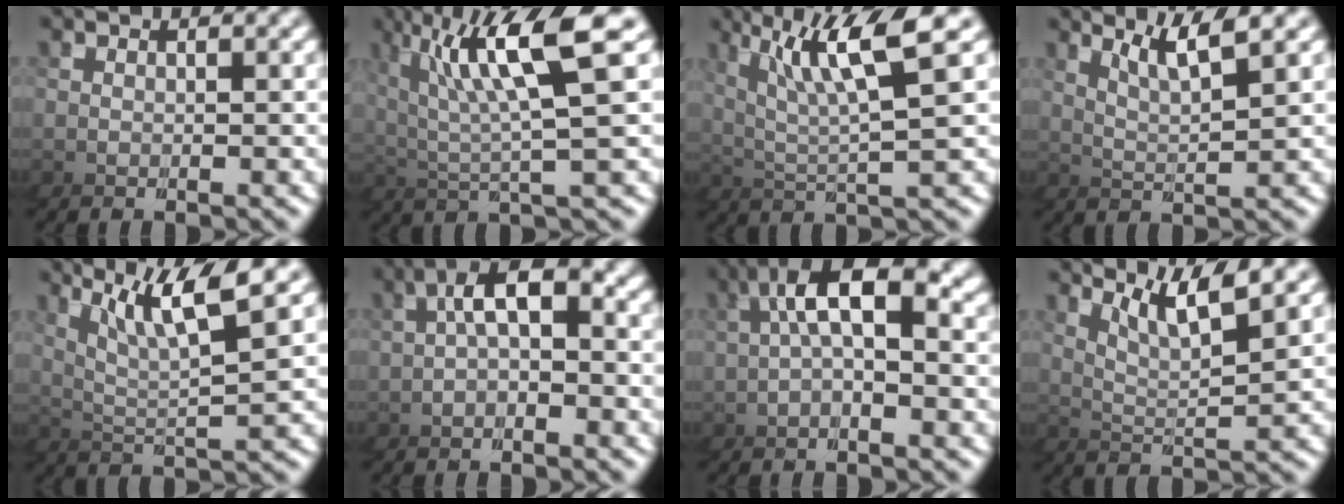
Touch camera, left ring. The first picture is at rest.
{"total": 6.8, "force": [4.5, 0.7, 5.1], "torque": [-0.122, 0.040, 0.063]}
{"total": 5.6, "force": [5.1, -0.9, 2.3], "torque": [-0.079, 0.037, 0.069]}
{"total": 5.2, "force": [4.2, -2.7, -1.5], "torque": [-0.016, 0.024, 0.059]}
{"total": 6.1, "force": [5.6, -2.4, 0.1], "torque": [-0.039, 0.038, 0.073]}
{"total": 2.9, "force": [0.7, 1.7, 2.2], "torque": [-0.064, -0.006, 0.011]}
{"total": 4.9, "force": [2.0, 1.9, 4.1], "torque": [-0.095, 0.015, 0.022]}
{"total": 6.4, "force": [5.0, -3.5, -2.1], "torque": [-0.003, 0.032, 0.069]}